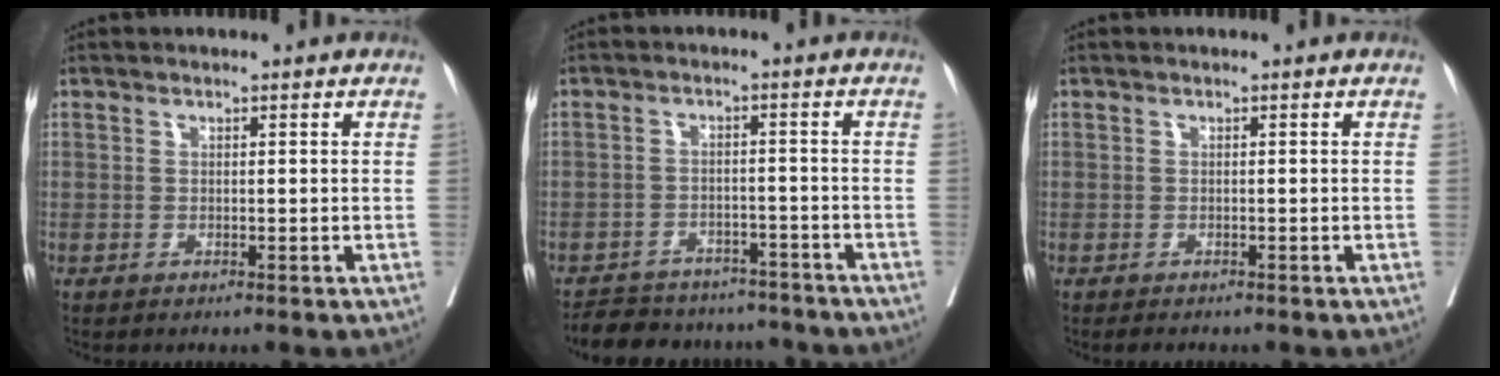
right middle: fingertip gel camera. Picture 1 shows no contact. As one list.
[{"total": 12.2, "force": [-10.9, 4.7, 2.6], "torque": [-0.041, 0.017, -0.142]}, {"total": 1.2, "force": [-1.0, 0.5, 0.4], "torque": [-0.008, -0.002, -0.013]}]